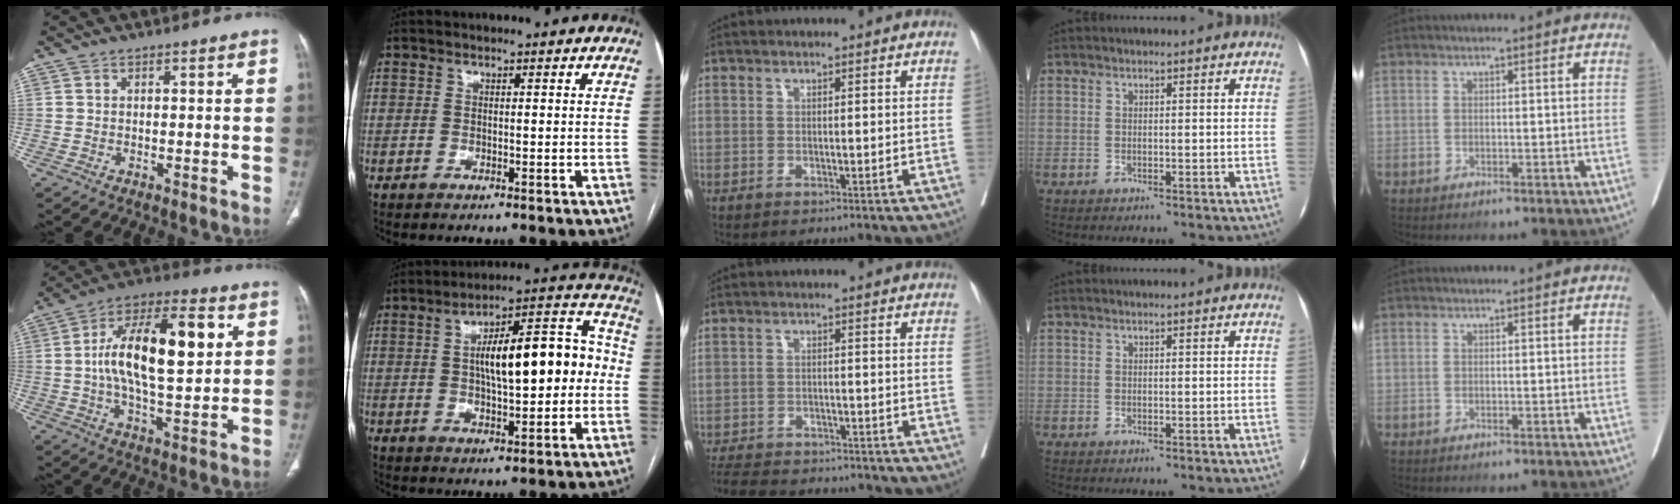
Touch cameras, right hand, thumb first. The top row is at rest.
{"thumb": {"total": 19.3, "force": [3.1, 8.1, 17.2], "torque": [-0.283, 0.017, 0.048]}, "index": {"total": 16.5, "force": [0.4, 5.1, 15.7], "torque": [-0.230, 0.048, 0.010]}, "middle": {"total": 14.5, "force": [-13.0, 3.8, 5.0], "torque": [-0.114, -0.008, -0.178]}}